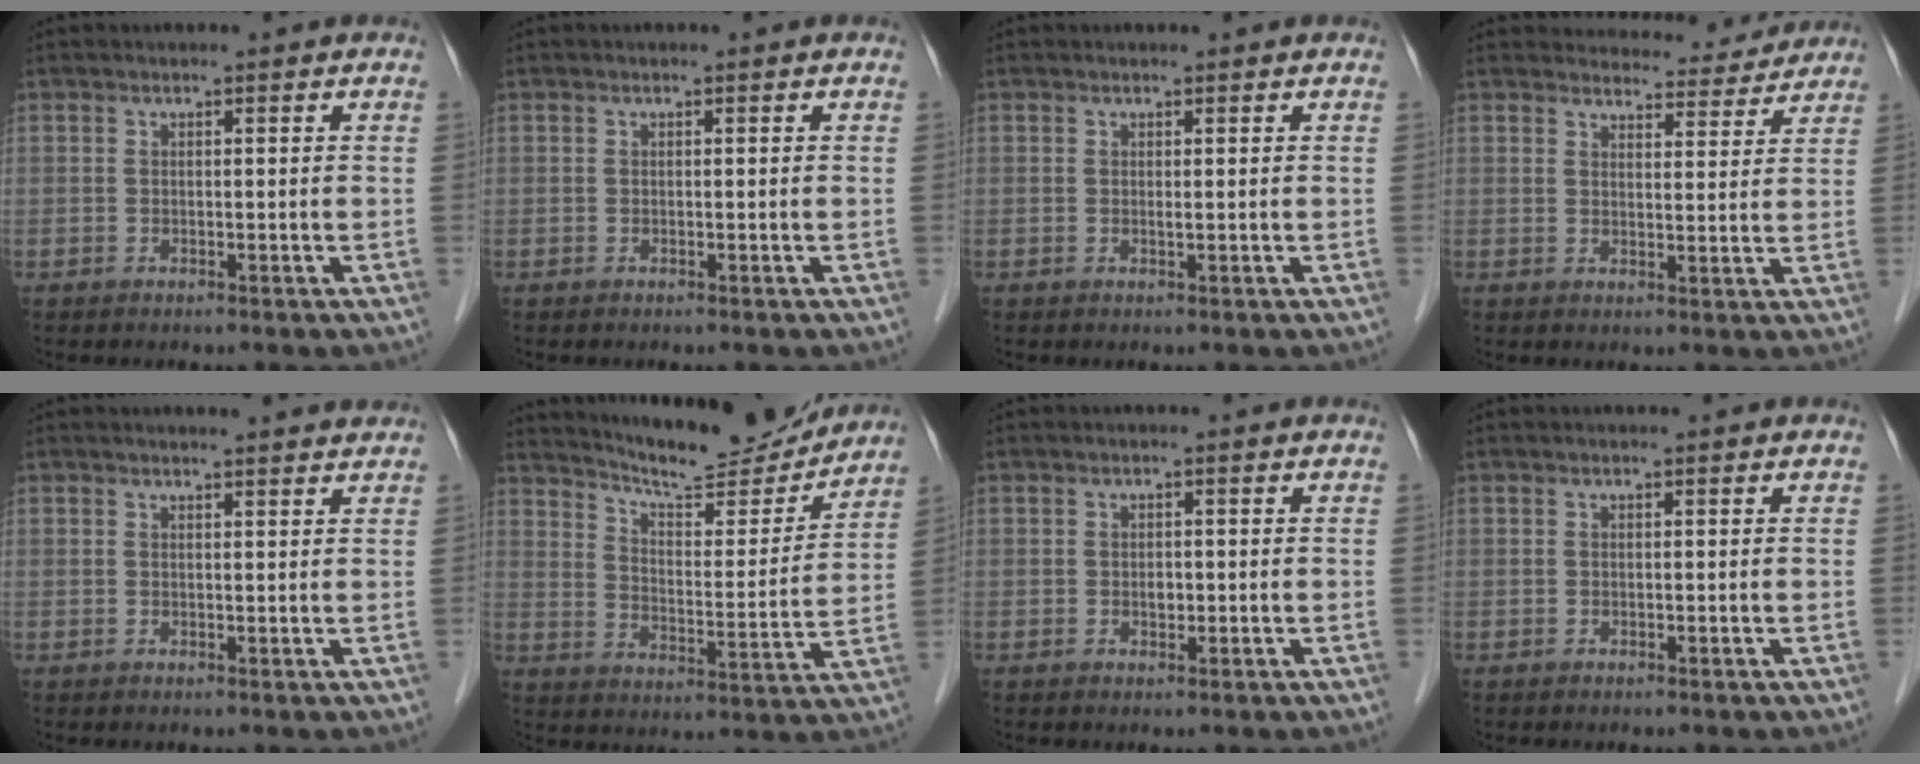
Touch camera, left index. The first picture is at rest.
{"total": 0.0}
{"total": 0.5, "force": [0.3, 0.1, 0.4], "torque": [-0.009, 0.000, 0.004]}
{"total": 8.4, "force": [8.2, 1.9, 0.4], "torque": [0.010, -0.001, 0.089]}
{"total": 5.6, "force": [5.4, 0.4, 1.5], "torque": [-0.017, 0.006, 0.050]}
{"total": 16.3, "force": [15.4, 1.9, 5.0], "torque": [-0.083, -0.018, 0.223]}
{"total": 1.1, "force": [-0.1, 0.8, 0.8], "torque": [-0.014, 0.001, 0.000]}
{"total": 0.0}